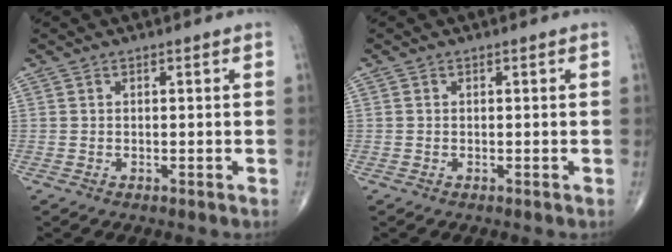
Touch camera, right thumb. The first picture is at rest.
{"total": 0.0}